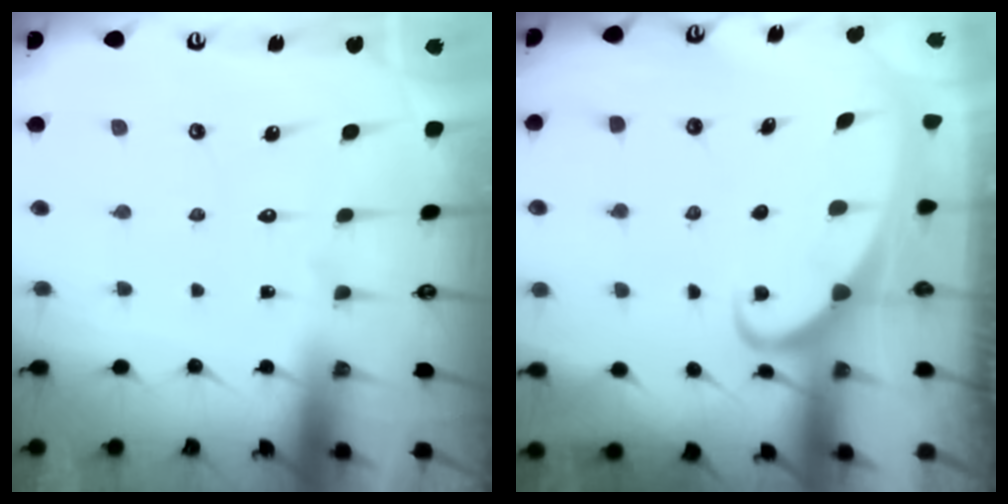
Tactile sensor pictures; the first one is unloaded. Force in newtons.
{"total": 2.2, "press": 2.2, "slide": 0.3}